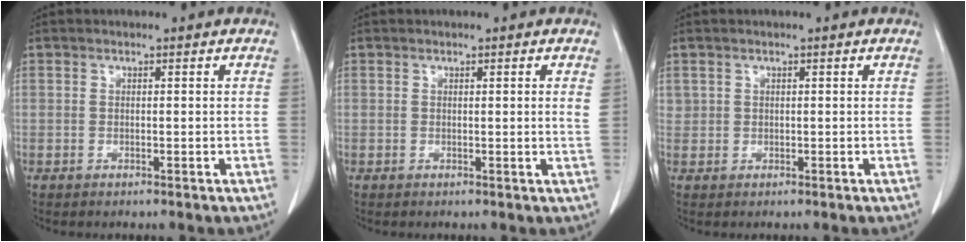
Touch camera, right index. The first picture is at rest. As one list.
[{"total": 1.1, "force": [0.4, -0.2, 1.0], "torque": [-0.014, -0.002, 0.004]}, {"total": 0.9, "force": [0.5, 0.8, 0.1], "torque": [0.011, 0.004, 0.005]}]